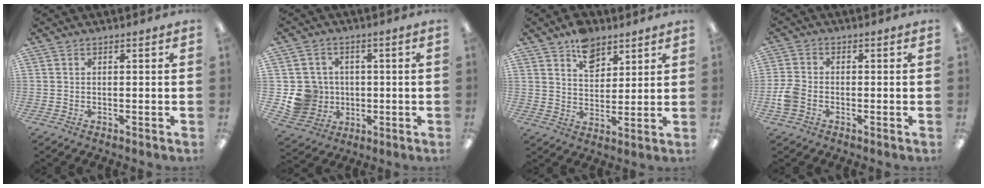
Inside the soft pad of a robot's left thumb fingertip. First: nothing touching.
{"total": 9.4, "force": [-1.0, 9.1, 2.0], "torque": [-0.060, 0.013, -0.004]}
{"total": 8.7, "force": [5.9, 5.3, 3.5], "torque": [-0.043, -0.028, 0.103]}
{"total": 5.1, "force": [-1.8, 3.6, 3.1], "torque": [-0.060, 0.011, -0.032]}